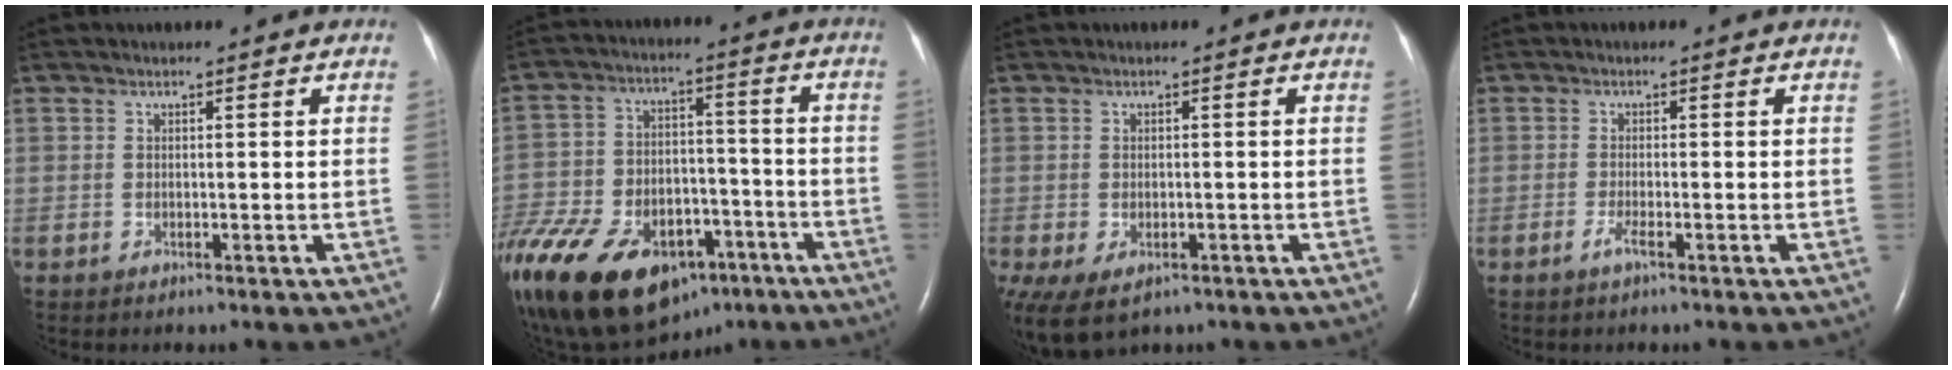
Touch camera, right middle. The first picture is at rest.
{"total": 29.3, "force": [-17.9, 15.8, 16.9], "torque": [-0.374, -0.022, -0.286]}
{"total": 8.4, "force": [-4.2, 5.5, 4.8], "torque": [-0.119, -0.009, -0.060]}
{"total": 1.5, "force": [-0.9, 0.0, 1.2], "torque": [-0.027, -0.002, -0.021]}